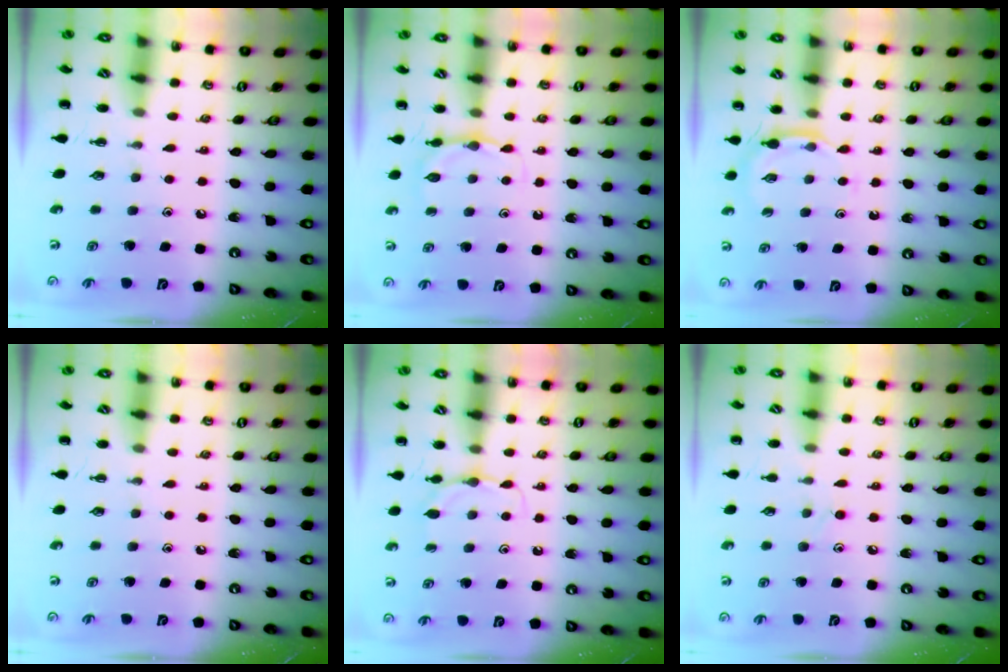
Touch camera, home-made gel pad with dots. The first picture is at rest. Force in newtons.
{"total": 4.4, "press": 4.1, "slide": 1.6}
{"total": 5.4, "press": 5.4, "slide": 1.0}
{"total": 0.0}
{"total": 5.1, "press": 4.9, "slide": 1.6}
{"total": 7.6, "press": 7.1, "slide": 2.6}